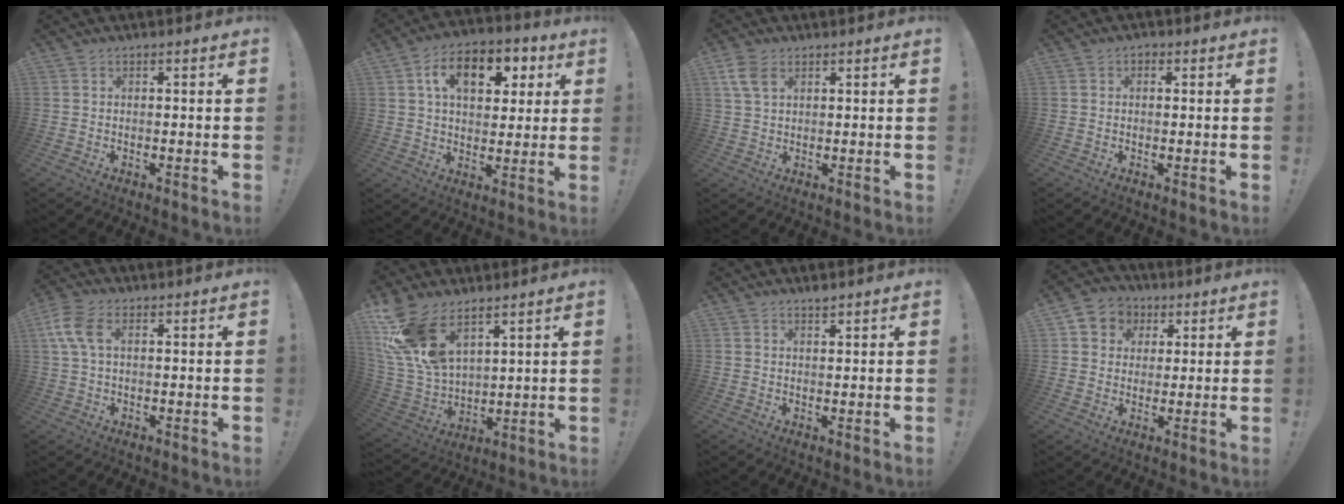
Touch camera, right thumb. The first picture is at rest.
{"total": 13.6, "force": [4.7, 8.7, 9.3], "torque": [-0.141, -0.002, 0.083]}
{"total": 6.3, "force": [3.1, 4.0, 3.8], "torque": [-0.070, -0.008, 0.059]}
{"total": 1.3, "force": [-0.3, 0.9, 0.8], "torque": [-0.011, 0.004, -0.007]}
{"total": 7.9, "force": [2.1, 4.5, 6.1], "torque": [-0.134, 0.008, 0.041]}
{"total": 16.1, "force": [10.2, 8.0, 9.5], "torque": [-0.210, -0.060, 0.191]}
{"total": 1.6, "force": [1.5, 0.2, 0.7], "torque": [-0.005, -0.010, 0.025]}
{"total": 6.9, "force": [1.3, 6.6, 1.7], "torque": [-0.024, 0.002, 0.031]}